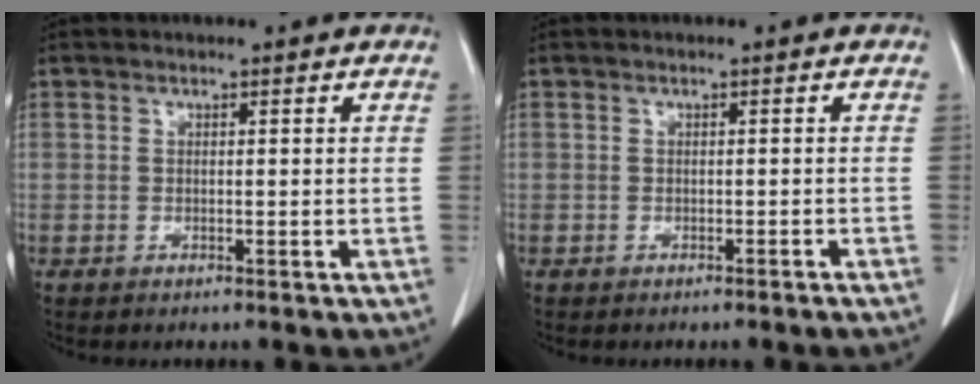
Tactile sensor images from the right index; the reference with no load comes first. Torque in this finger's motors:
{"motor_torque": [-0.16, -0.12, -0.09, 0.00]}